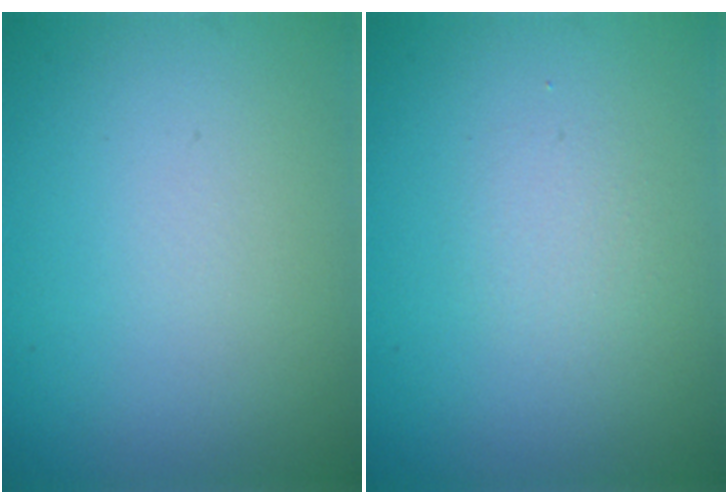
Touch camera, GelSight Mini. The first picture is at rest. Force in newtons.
{"total": 1.2, "press": 1.2, "slide": 0.1}